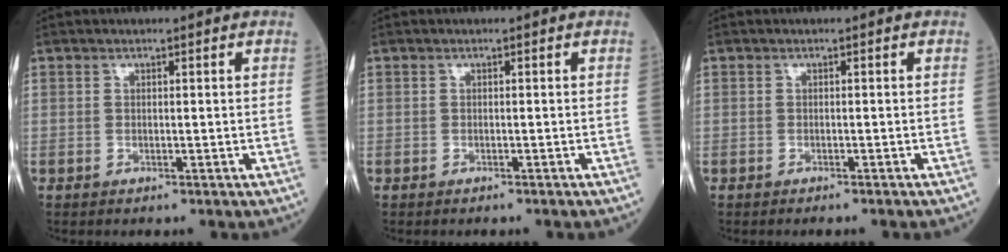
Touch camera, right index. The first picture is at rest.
{"total": 1.0, "force": [-0.9, -0.1, 0.4], "torque": [-0.006, 0.000, -0.012]}
{"total": 2.1, "force": [-1.8, -0.2, 0.9], "torque": [-0.014, 0.000, -0.022]}